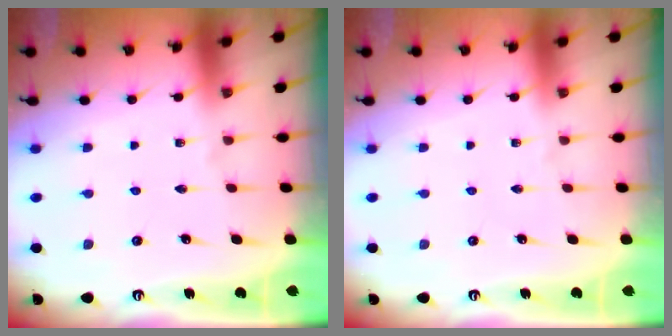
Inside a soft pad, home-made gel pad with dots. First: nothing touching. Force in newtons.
{"total": 0.0}